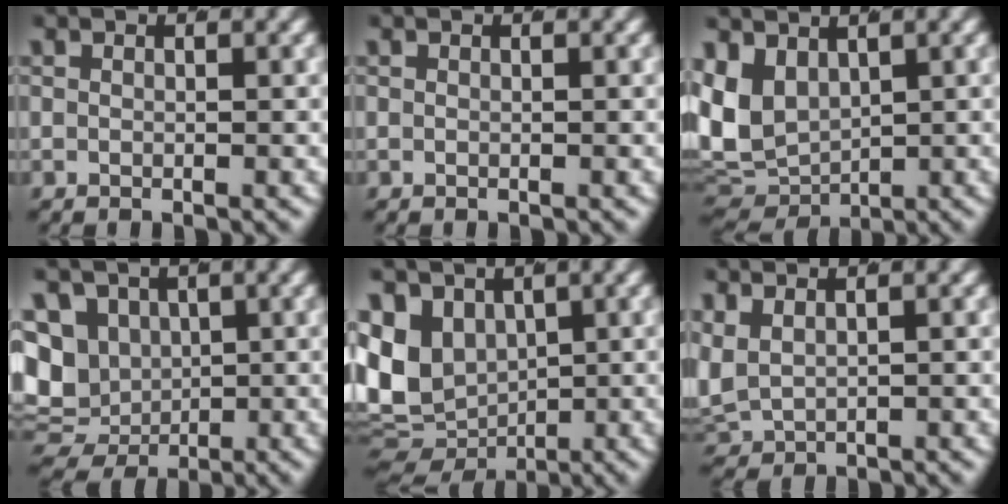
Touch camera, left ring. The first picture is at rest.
{"total": 0.0}
{"total": 9.0, "force": [-0.1, 7.7, 4.8], "torque": [-0.139, -0.039, 0.015]}
{"total": 10.9, "force": [-1.3, 10.0, 4.2], "torque": [-0.114, -0.052, -0.006]}
{"total": 11.9, "force": [-1.6, 10.3, 5.7], "torque": [-0.154, -0.064, 0.001]}
{"total": 5.0, "force": [0.8, 4.3, 2.4], "torque": [-0.090, -0.017, 0.028]}